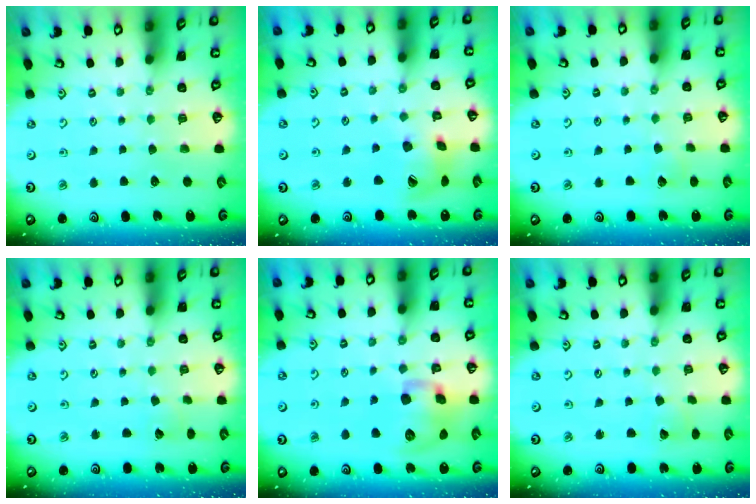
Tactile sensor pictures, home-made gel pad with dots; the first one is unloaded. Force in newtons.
{"total": 12.6, "press": 12.5, "slide": 1.5}
{"total": 2.7, "press": 2.7, "slide": 0.3}
{"total": 2.0, "press": 2.0, "slide": 0.1}
{"total": 14.2, "press": 14.0, "slide": 2.3}
{"total": 2.8, "press": 2.8, "slide": 0.0}